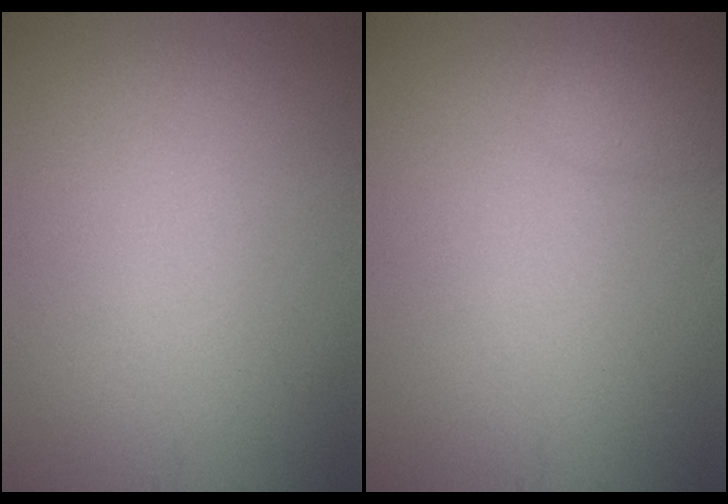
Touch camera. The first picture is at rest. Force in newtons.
{"total": 1.3, "press": 1.3, "slide": 0.1}